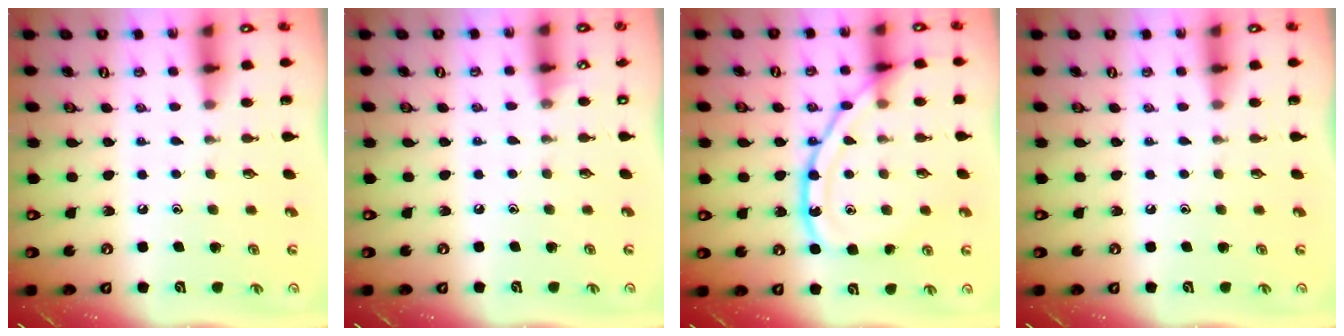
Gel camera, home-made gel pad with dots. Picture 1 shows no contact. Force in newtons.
{"total": 2.9, "press": 2.9, "slide": 0.4}
{"total": 15.9, "press": 15.9, "slide": 1.5}
{"total": 0.0}